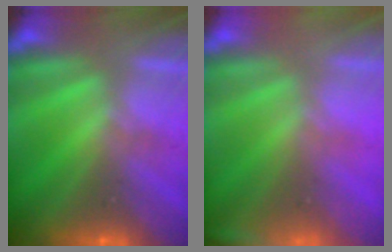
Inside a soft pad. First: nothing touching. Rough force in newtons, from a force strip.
{"total": 2.4}